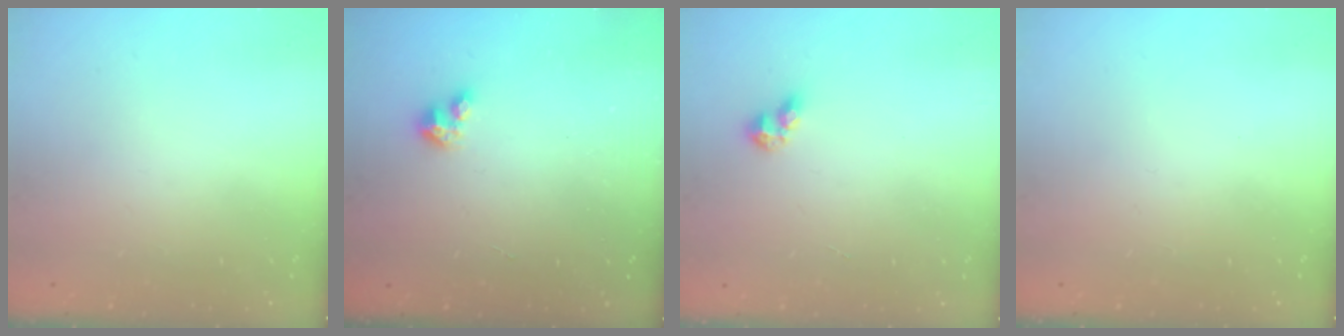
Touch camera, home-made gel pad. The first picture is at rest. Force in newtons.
{"total": 2.9, "press": 2.9, "slide": 0.2}
{"total": 3.4, "press": 3.4, "slide": 0.5}
{"total": 0.0}